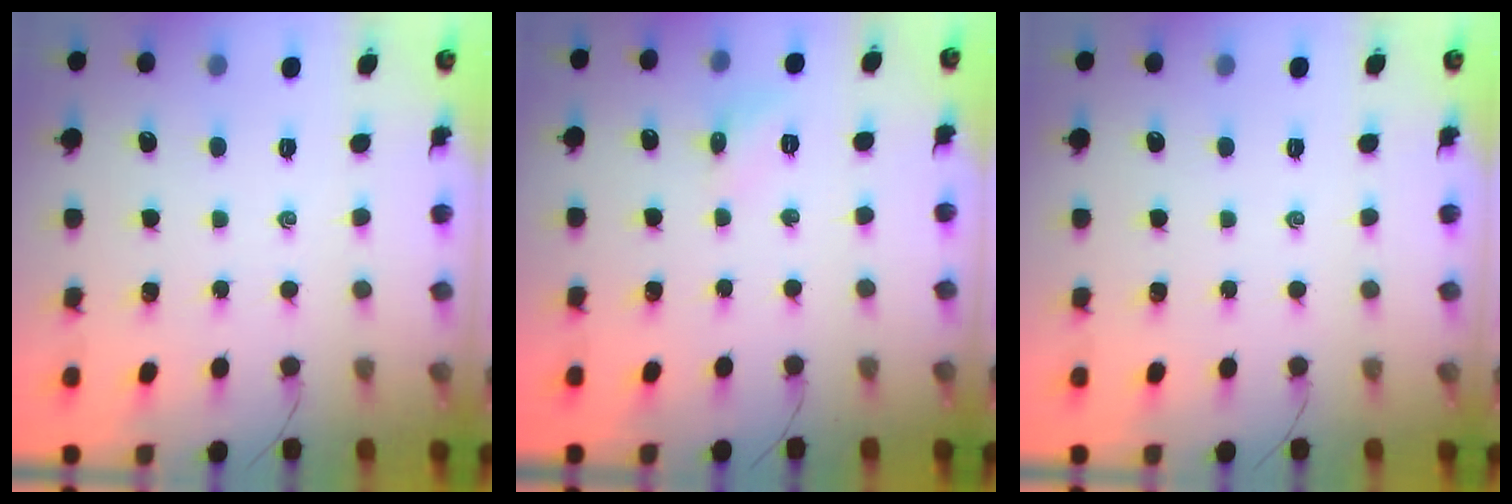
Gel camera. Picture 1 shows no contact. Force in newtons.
{"total": 5.1, "press": 4.8, "slide": 1.6}
{"total": 0.0}